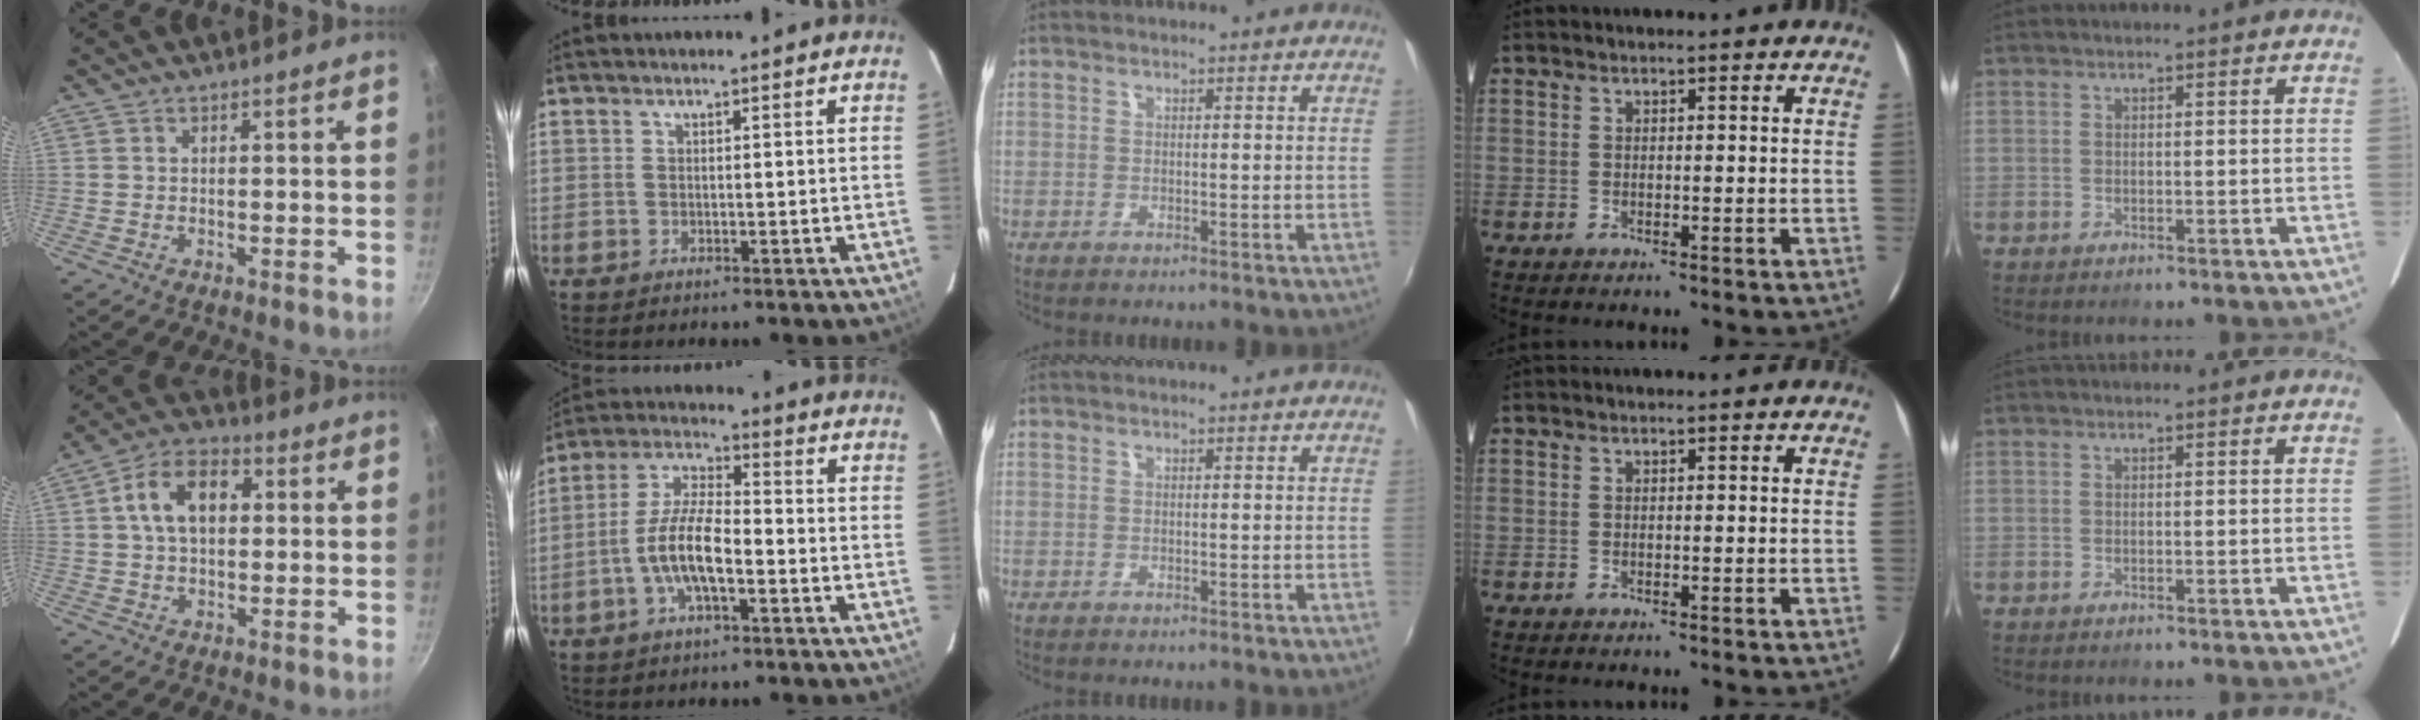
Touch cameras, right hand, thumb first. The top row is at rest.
{"thumb": {"total": 11.4, "force": [2.0, 7.4, 8.5], "torque": [-0.118, 0.025, 0.020]}, "index": {"total": 10.2, "force": [-3.5, 3.2, 9.0], "torque": [-0.189, 0.006, -0.067]}}